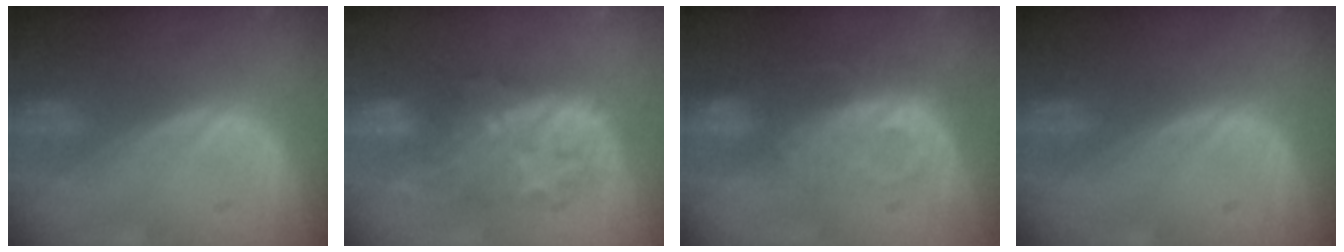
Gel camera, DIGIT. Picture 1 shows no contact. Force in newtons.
{"total": 8.3, "press": 8.3, "slide": 0.1}
{"total": 9.2, "press": 8.1, "slide": 4.5}
{"total": 0.0}